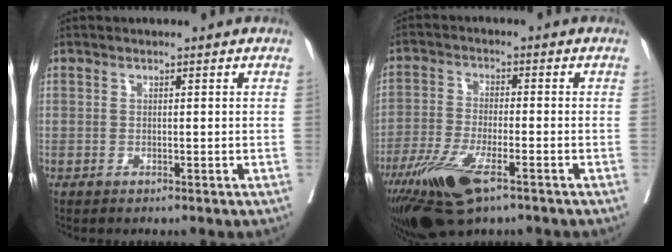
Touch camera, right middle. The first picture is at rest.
{"total": 11.6, "force": [-6.8, 2.8, 8.9], "torque": [-0.172, -0.027, -0.119]}